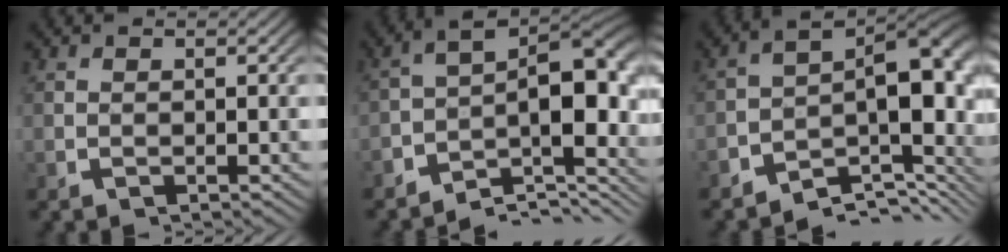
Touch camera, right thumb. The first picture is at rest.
{"total": 12.7, "force": [-2.8, 7.1, 10.1], "torque": [-0.143, -0.020, -0.048]}
{"total": 13.0, "force": [-3.6, 7.0, 10.4], "torque": [-0.147, -0.019, -0.058]}